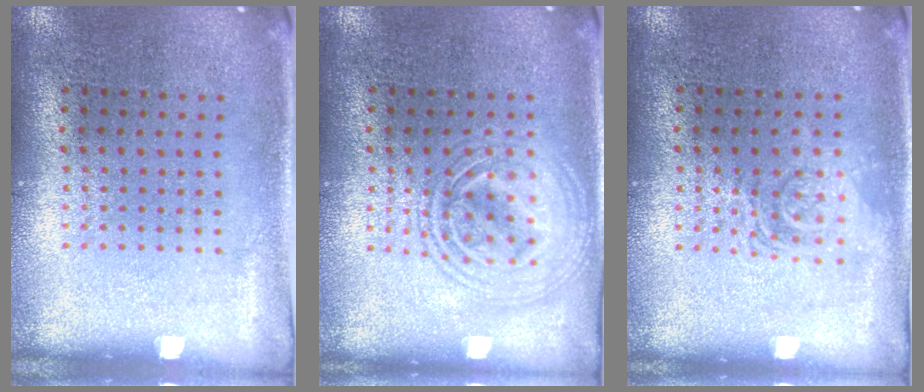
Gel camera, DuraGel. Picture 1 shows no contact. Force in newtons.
{"total": 2.6, "press": 2.6, "slide": 0.3}
{"total": 1.2, "press": 1.2, "slide": 0.2}